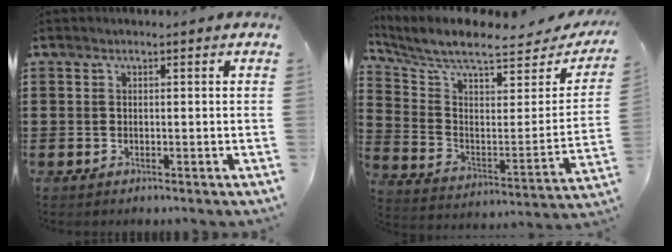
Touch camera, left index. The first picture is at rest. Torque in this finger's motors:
{"motor_torque": [2.14, 0.00, 0.94, 0.19]}